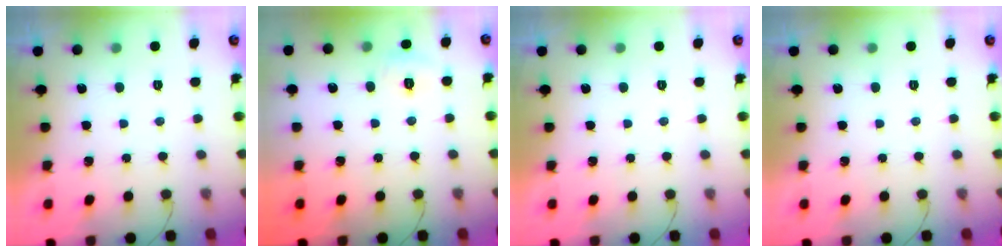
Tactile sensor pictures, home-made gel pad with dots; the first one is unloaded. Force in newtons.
{"total": 3.9, "press": 3.7, "slide": 1.1}
{"total": 0.0}
{"total": 0.0}